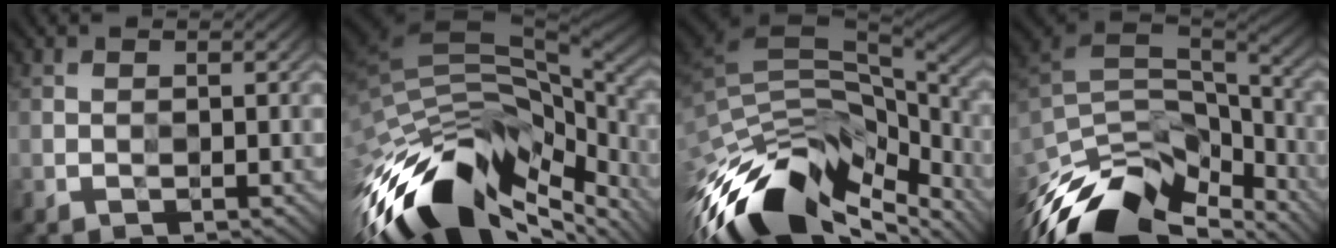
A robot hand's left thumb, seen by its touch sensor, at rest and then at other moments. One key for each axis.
{"total": 15.6, "fx": -9.9, "fy": 7.0, "fz": 9.7, "tx": -0.221, "ty": -0.032, "tz": -0.157}
{"total": 14.9, "fx": -10.4, "fy": 6.7, "fz": 8.3, "tx": -0.188, "ty": -0.019, "tz": -0.176}
{"total": 14.9, "fx": -11.4, "fy": 6.2, "fz": 7.1, "tx": -0.188, "ty": -0.020, "tz": -0.189}